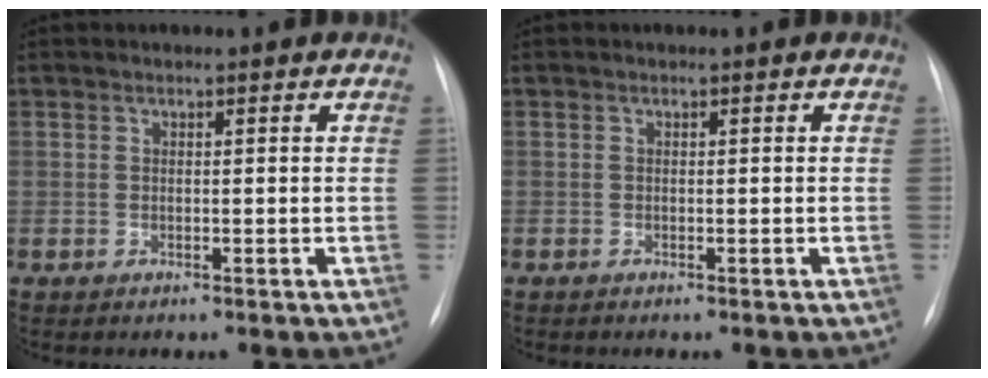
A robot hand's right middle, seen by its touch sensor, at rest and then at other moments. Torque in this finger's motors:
{"motor_torque": [-0.13, 0.06, -0.30, -0.17]}